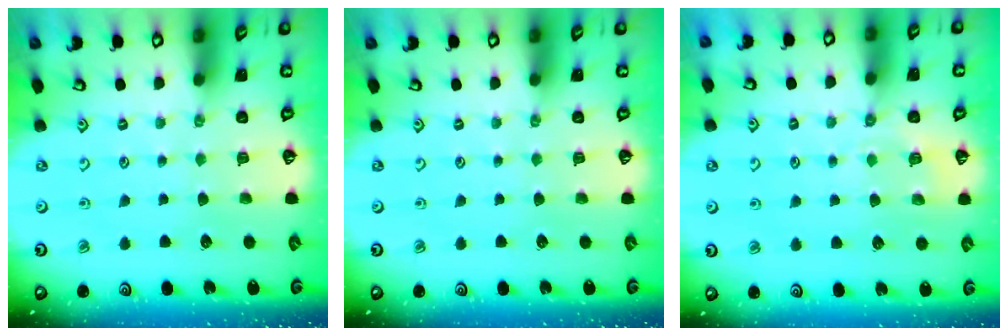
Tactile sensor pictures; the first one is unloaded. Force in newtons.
{"total": 0.0}
{"total": 4.9, "press": 4.8, "slide": 1.1}